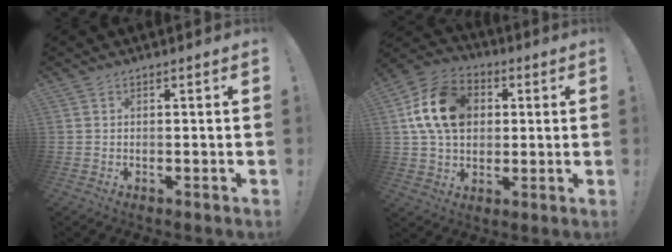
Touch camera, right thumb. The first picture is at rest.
{"total": 17.9, "force": [4.0, 13.2, 11.4], "torque": [-0.189, -0.001, 0.079]}